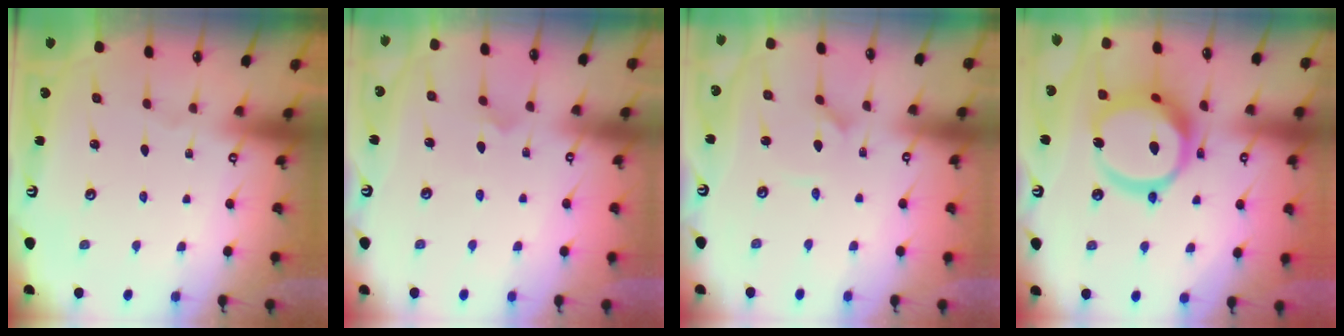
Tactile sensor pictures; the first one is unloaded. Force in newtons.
{"total": 5.9, "press": 5.9, "slide": 0.5}
{"total": 1.0, "press": 1.0, "slide": 0.2}
{"total": 19.1, "press": 18.9, "slide": 2.3}